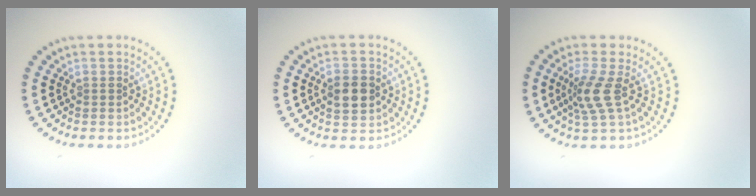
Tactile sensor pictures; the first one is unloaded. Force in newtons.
{"total": 3.0, "press": 3.0, "slide": 0.1}
{"total": 2.9, "press": 2.2, "slide": 2.0}